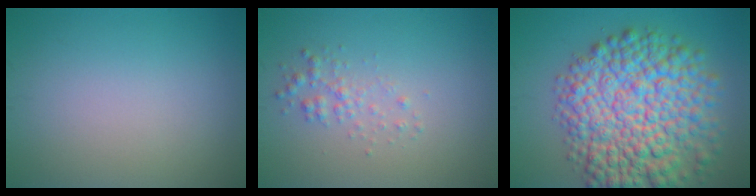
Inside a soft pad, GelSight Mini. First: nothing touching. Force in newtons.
{"total": 1.6, "press": 1.6, "slide": 0.0}
{"total": 12.4, "press": 12.4, "slide": 0.3}